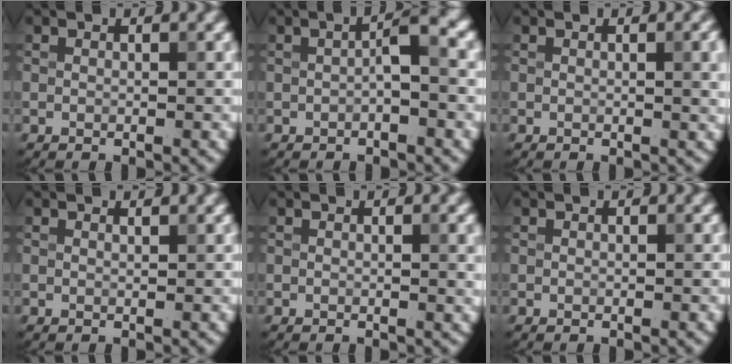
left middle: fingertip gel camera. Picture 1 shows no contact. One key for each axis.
{"total": 2.2, "fx": -0.3, "fy": 0.4, "fz": 2.1, "tx": -0.038, "ty": 0.011, "tz": -0.007}
{"total": 2.7, "fx": 0.3, "fy": 0.9, "fz": 2.5, "tx": -0.027, "ty": 0.003, "tz": 0.001}
{"total": 0.7, "fx": 0.6, "fy": 0.1, "fz": 0.2, "tx": -0.002, "ty": -0.001, "tz": 0.007}
{"total": 2.2, "fx": 0.3, "fy": 0.7, "fz": 2.0, "tx": -0.020, "ty": 0.003, "tz": 0.001}
{"total": 0.0}